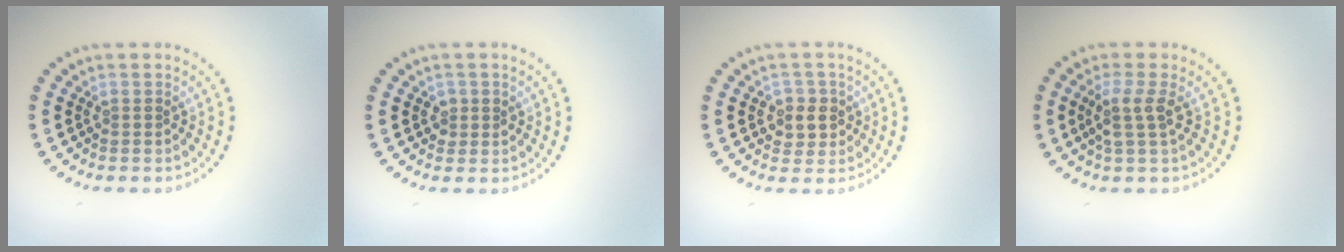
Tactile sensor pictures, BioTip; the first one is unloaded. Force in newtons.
{"total": 1.1, "press": 1.1, "slide": 0.3}
{"total": 2.4, "press": 2.2, "slide": 0.7}
{"total": 2.5, "press": 1.9, "slide": 1.6}